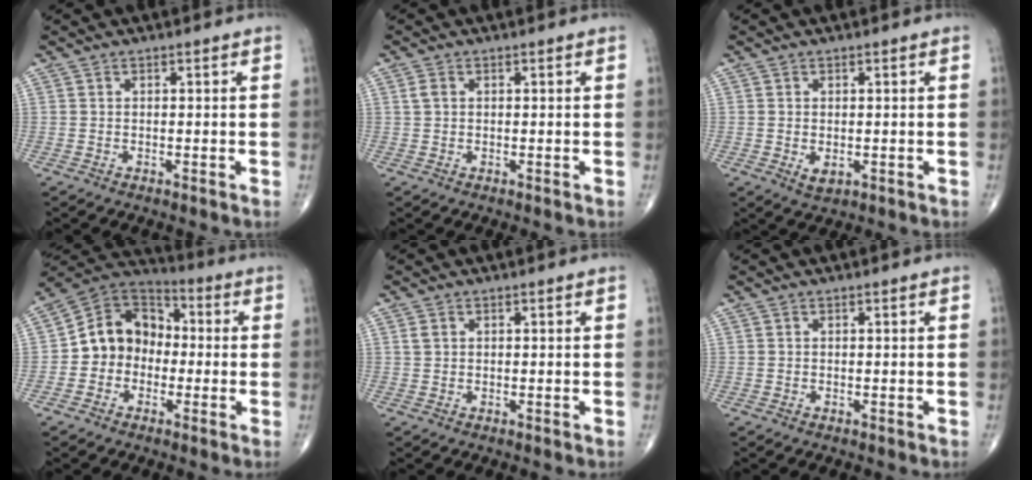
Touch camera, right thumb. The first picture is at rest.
{"total": 1.5, "force": [0.4, 1.1, 1.0], "torque": [-0.022, 0.005, 0.009]}
{"total": 2.2, "force": [-0.3, 1.4, 1.7], "torque": [-0.024, -0.004, 0.001]}
{"total": 11.9, "force": [-1.3, 10.0, 6.3], "torque": [-0.074, 0.041, -0.039]}
{"total": 1.3, "force": [0.4, 1.0, 0.7], "torque": [-0.014, 0.004, 0.010]}
{"total": 0.0}